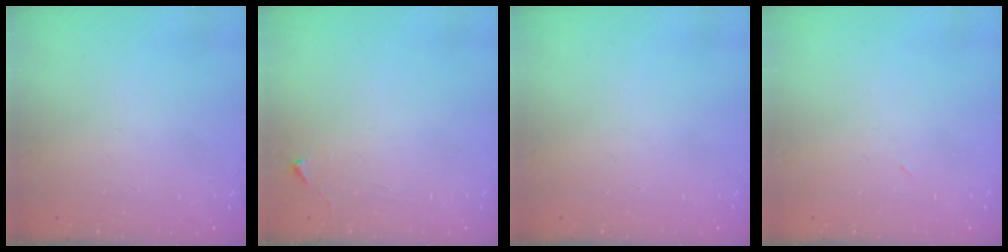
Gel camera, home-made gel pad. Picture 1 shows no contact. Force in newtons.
{"total": 2.7, "press": 2.6, "slide": 0.4}
{"total": 0.0}
{"total": 2.4, "press": 2.3, "slide": 0.8}